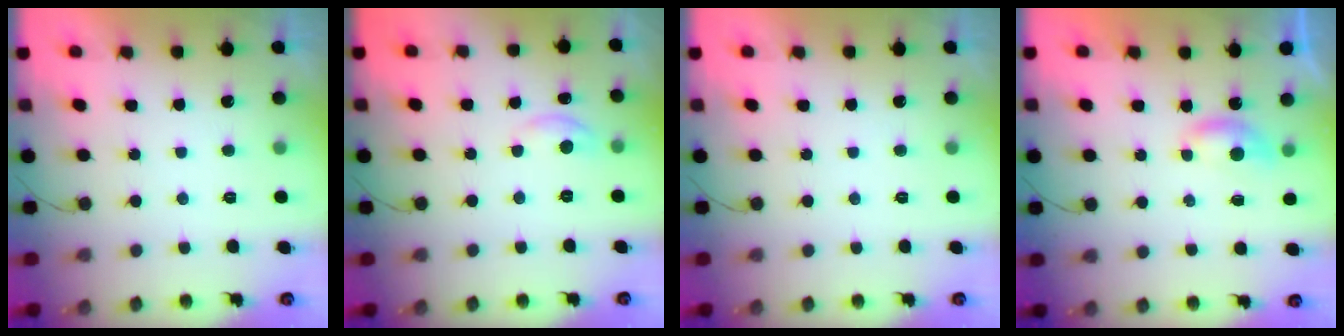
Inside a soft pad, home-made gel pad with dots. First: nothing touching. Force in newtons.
{"total": 4.8, "press": 4.7, "slide": 0.6}
{"total": 0.0}
{"total": 3.8, "press": 3.8, "slide": 0.2}